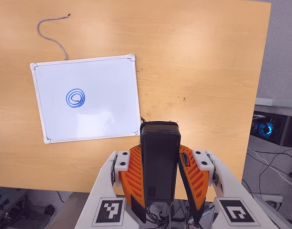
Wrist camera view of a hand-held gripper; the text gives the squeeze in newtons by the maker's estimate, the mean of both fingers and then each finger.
{"total": 6.5, "left": 5.0, "right": 7.9}